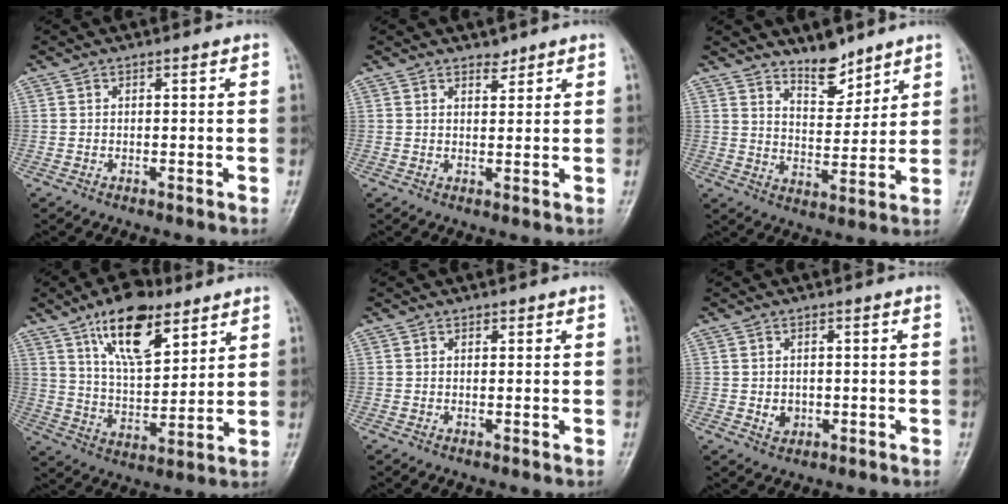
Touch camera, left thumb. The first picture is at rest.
{"total": 1.9, "force": [1.6, 0.9, 0.5], "torque": [0.005, -0.012, 0.023]}
{"total": 7.4, "force": [6.1, 3.0, 3.0], "torque": [-0.024, -0.054, 0.109]}
{"total": 15.3, "force": [8.9, 6.7, 10.5], "torque": [-0.146, -0.043, 0.157]}
{"total": 0.6, "force": [0.4, 0.5, 0.2], "torque": [0.001, -0.002, 0.004]}
{"total": 2.7, "force": [-0.3, 2.3, 1.4], "torque": [-0.012, 0.000, 0.002]}